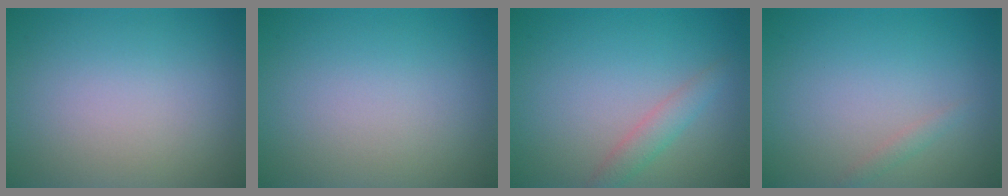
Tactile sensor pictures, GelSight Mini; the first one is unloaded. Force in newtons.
{"total": 0.0}
{"total": 1.9, "press": 1.9, "slide": 0.0}
{"total": 0.7, "press": 0.7, "slide": 0.0}